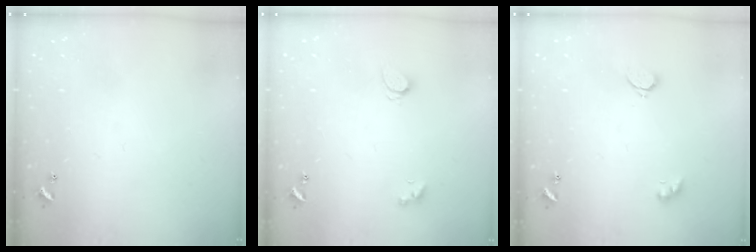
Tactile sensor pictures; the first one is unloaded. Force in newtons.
{"total": 2.1, "press": 2.0, "slide": 0.4}
{"total": 2.6, "press": 2.5, "slide": 0.5}